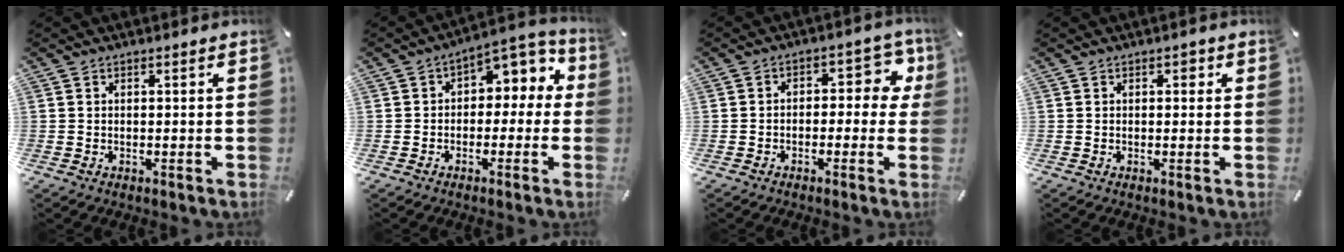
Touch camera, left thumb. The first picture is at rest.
{"total": 6.1, "force": [1.6, 4.6, 3.6], "torque": [-0.045, -0.012, 0.023]}
{"total": 6.4, "force": [0.4, 4.4, 4.6], "torque": [-0.059, -0.001, 0.000]}
{"total": 1.3, "force": [0.3, 0.9, 0.8], "torque": [-0.002, 0.001, 0.000]}